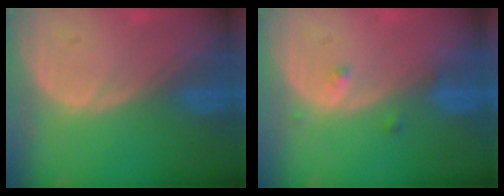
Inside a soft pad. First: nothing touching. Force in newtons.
{"total": 1.3, "press": 1.3, "slide": 0.0}